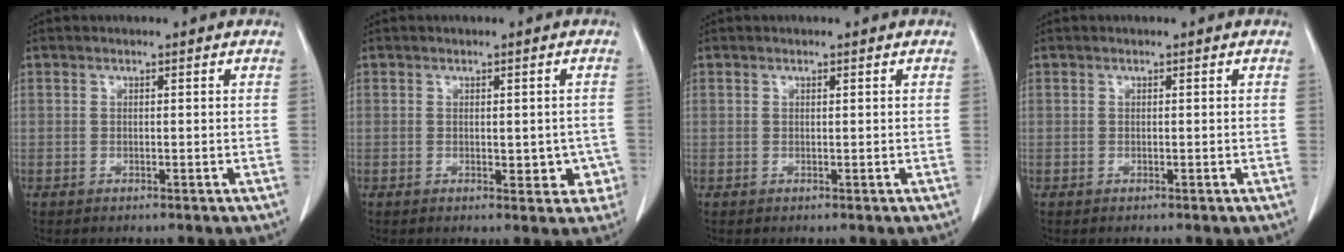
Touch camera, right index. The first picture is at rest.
{"total": 4.1, "force": [-0.7, 2.4, 3.3], "torque": [-0.023, 0.004, -0.002]}
{"total": 0.0}
{"total": 0.0}